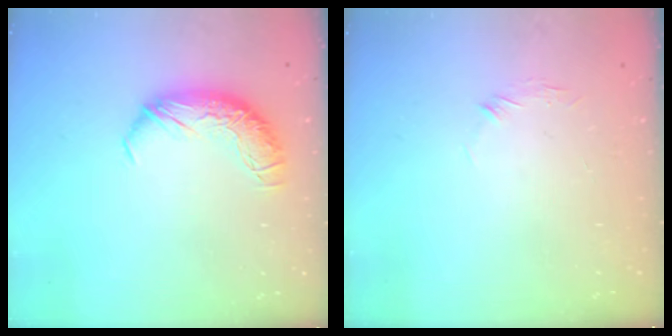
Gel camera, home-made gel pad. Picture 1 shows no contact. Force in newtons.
{"total": 6.7, "press": 6.6, "slide": 1.0}